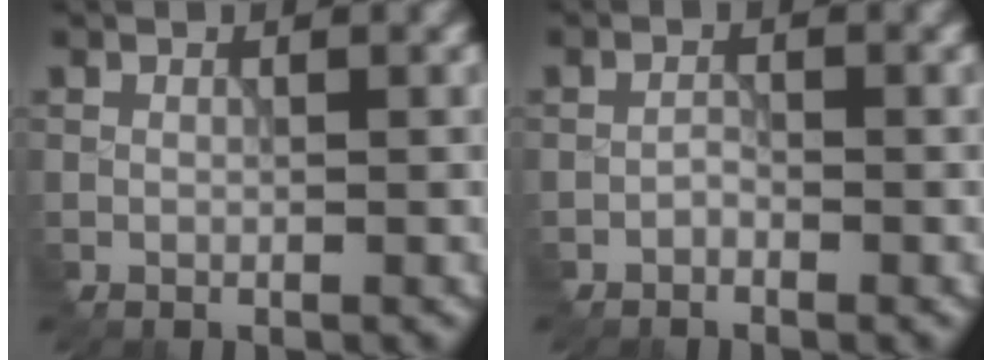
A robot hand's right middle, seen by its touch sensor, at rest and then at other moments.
{"total": 0.7, "force": [-0.6, 0.3, 0.0], "torque": [-0.004, 0.004, -0.011]}